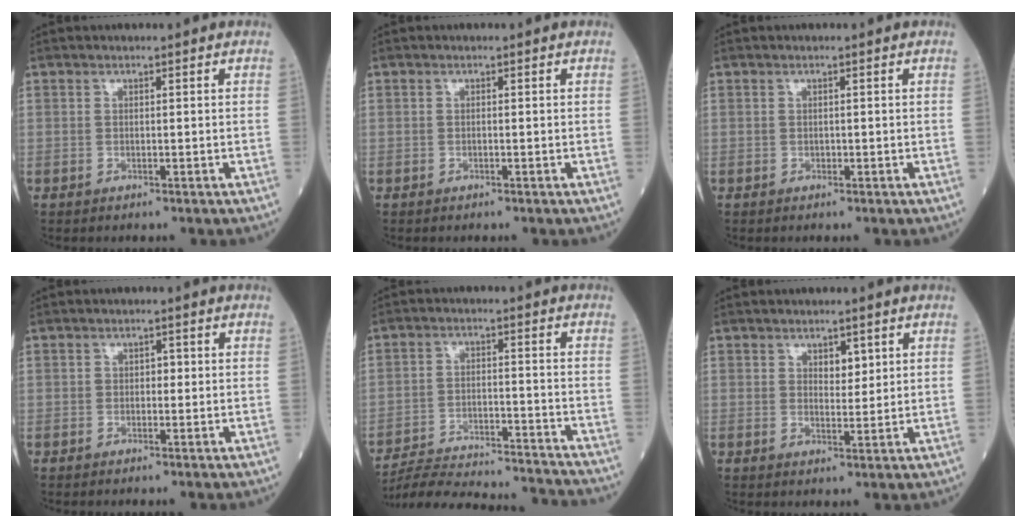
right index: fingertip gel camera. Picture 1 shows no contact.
{"total": 0.0}
{"total": 0.0}
{"total": 1.3, "force": [0.0, 0.9, 1.0], "torque": [-0.009, 0.007, -0.003]}
{"total": 19.7, "force": [-19.0, 0.8, 5.3], "torque": [-0.103, -0.017, -0.277]}
{"total": 2.5, "force": [1.2, 1.4, 1.7], "torque": [-0.022, -0.001, 0.020]}